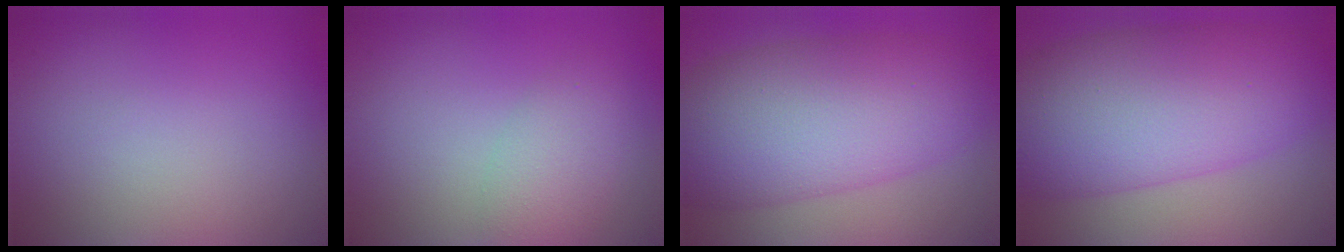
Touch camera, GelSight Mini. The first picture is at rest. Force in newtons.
{"total": 3.0, "press": 3.0, "slide": 0.1}
{"total": 11.3, "press": 11.3, "slide": 0.2}
{"total": 11.8, "press": 11.8, "slide": 0.2}